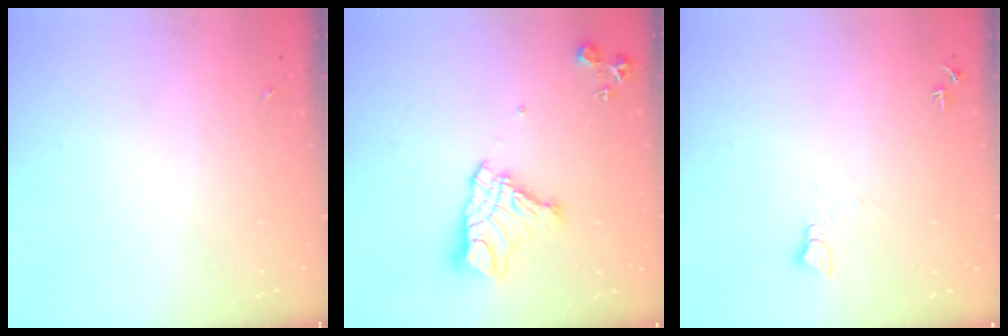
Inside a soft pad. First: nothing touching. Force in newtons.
{"total": 14.4, "press": 14.3, "slide": 1.3}
{"total": 5.2, "press": 5.2, "slide": 0.6}